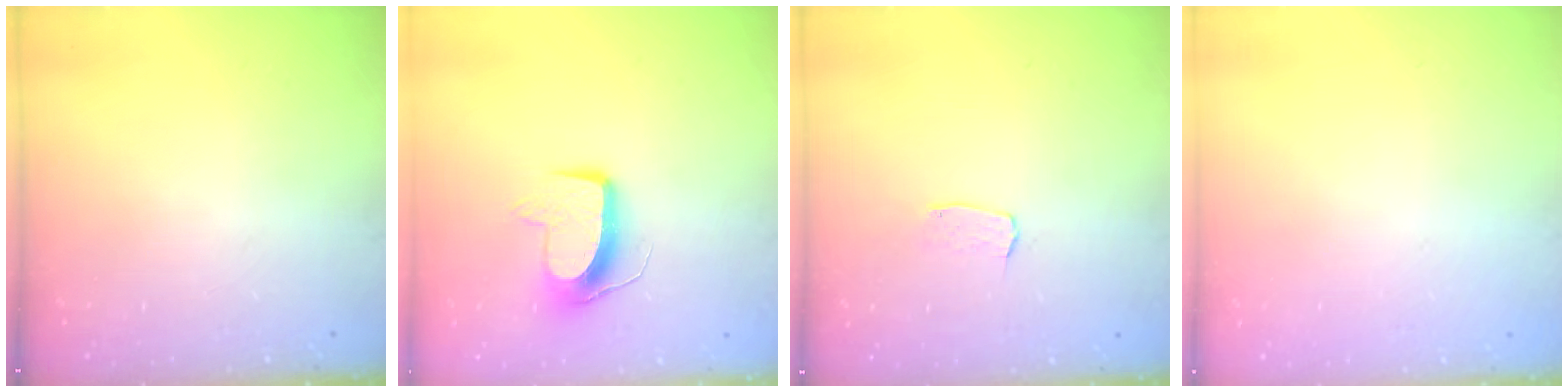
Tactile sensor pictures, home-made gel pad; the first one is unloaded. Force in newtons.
{"total": 10.4, "press": 10.3, "slide": 0.8}
{"total": 3.0, "press": 3.0, "slide": 0.2}
{"total": 0.0}